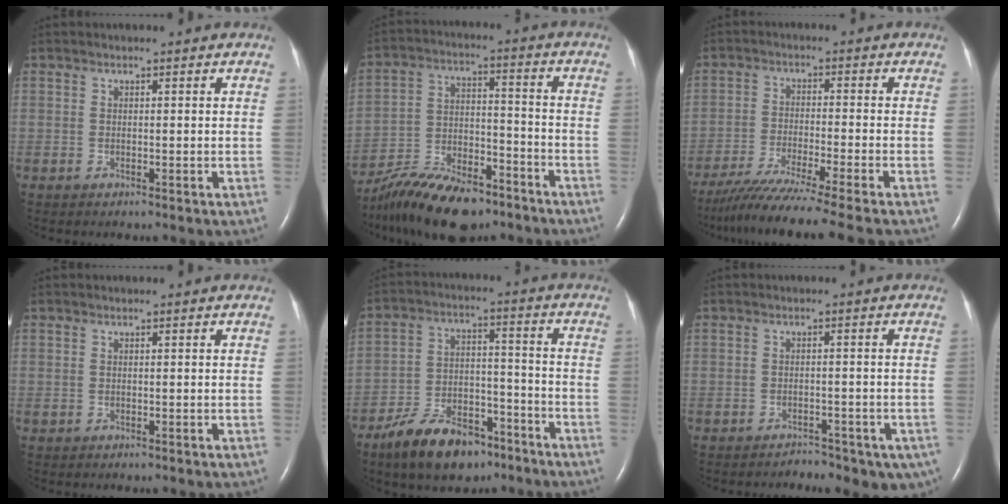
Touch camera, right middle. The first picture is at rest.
{"total": 16.6, "force": [-13.3, 5.4, 8.4], "torque": [-0.168, -0.003, -0.232]}
{"total": 14.4, "force": [-12.1, -2.2, 7.6], "torque": [-0.115, -0.048, -0.194]}
{"total": 0.0}
{"total": 12.4, "force": [-8.9, 5.5, 6.6], "torque": [-0.123, 0.006, -0.153]}
{"total": 7.1, "force": [-5.3, 3.9, 2.7], "torque": [-0.019, 0.008, -0.062]}